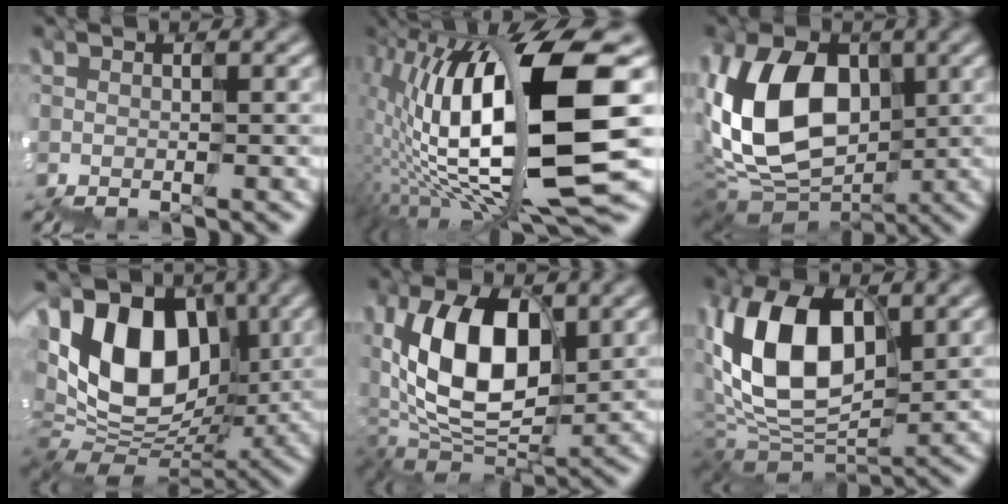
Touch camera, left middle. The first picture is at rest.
{"total": 13.5, "force": [0.4, 4.3, 12.8], "torque": [-0.258, 0.020, 0.014]}
{"total": 10.0, "force": [1.2, 6.9, 7.1], "torque": [-0.165, 0.017, 0.012]}
{"total": 9.8, "force": [2.5, 6.8, 6.5], "torque": [-0.107, 0.026, 0.029]}
{"total": 7.9, "force": [2.3, 5.4, 5.3], "torque": [-0.116, 0.008, 0.042]}
{"total": 8.5, "force": [2.3, 5.5, 6.0], "torque": [-0.136, 0.017, 0.039]}